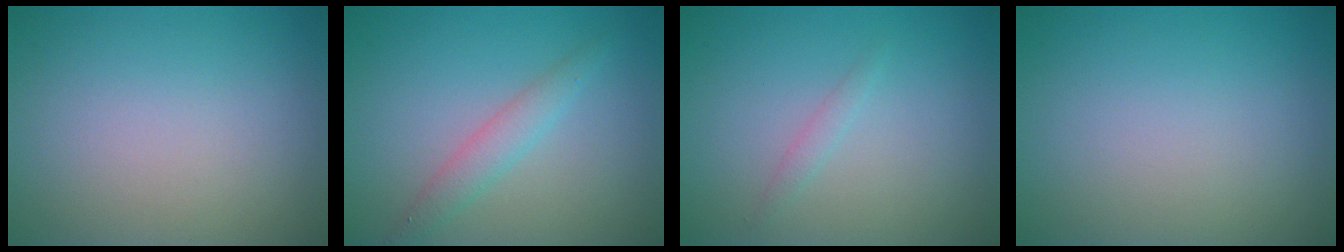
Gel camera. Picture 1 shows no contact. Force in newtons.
{"total": 2.2, "press": 2.2, "slide": 0.0}
{"total": 0.8, "press": 0.8, "slide": 0.0}
{"total": 0.0}